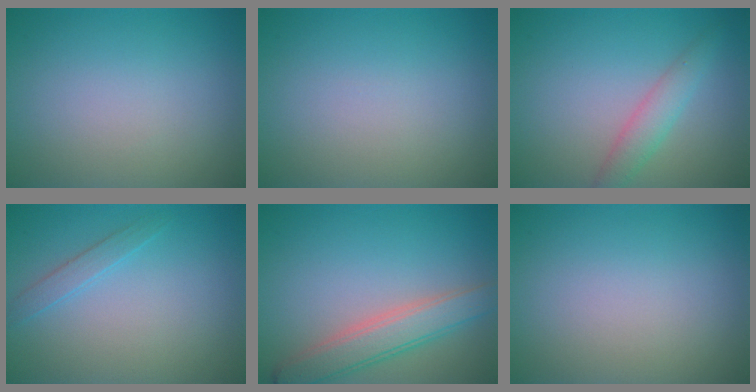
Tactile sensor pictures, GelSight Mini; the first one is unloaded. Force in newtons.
{"total": 0.0}
{"total": 2.3, "press": 2.3, "slide": 0.0}
{"total": 1.4, "press": 1.4, "slide": 0.1}
{"total": 4.0, "press": 4.0, "slide": 0.3}
{"total": 0.0}